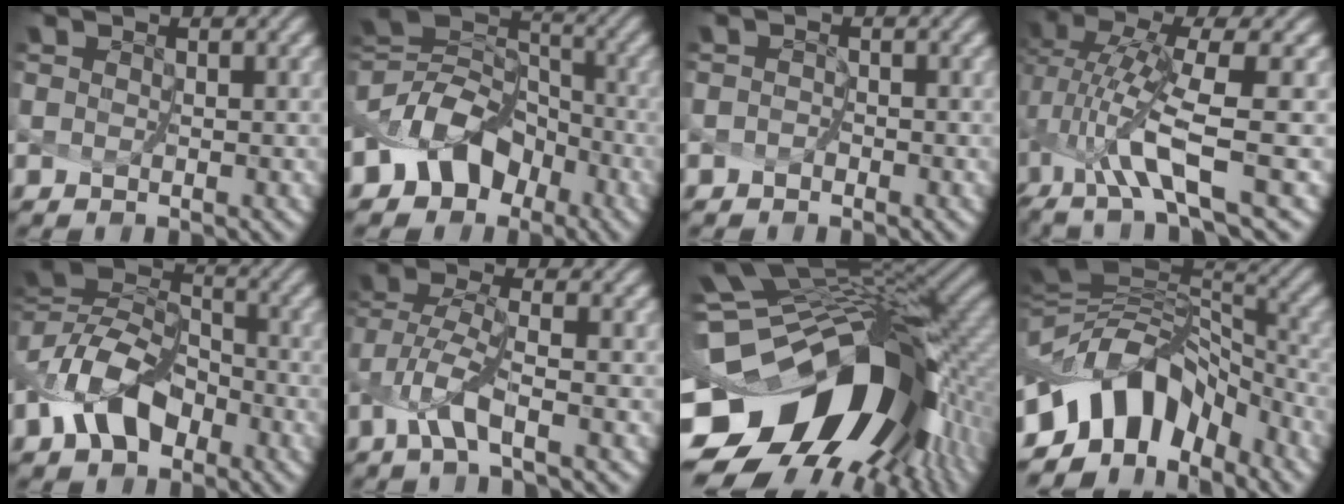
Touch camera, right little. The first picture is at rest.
{"total": 7.5, "force": [-3.6, 5.6, 3.5], "torque": [-0.064, 0.006, -0.077]}
{"total": 0.9, "force": [-0.8, 0.0, -0.3], "torque": [0.004, -0.002, -0.009]}
{"total": 6.8, "force": [-1.1, 1.4, 6.6], "torque": [-0.144, -0.006, -0.014]}
{"total": 7.4, "force": [-3.0, 4.9, 4.7], "torque": [-0.095, 0.010, -0.069]}
{"total": 3.5, "force": [-1.7, 0.5, 3.0], "torque": [-0.074, 0.003, -0.033]}
{"total": 17.3, "force": [-6.1, 10.4, 12.4], "torque": [-0.229, -0.024, -0.082]}
{"total": 9.1, "force": [-5.1, 5.5, 5.1], "torque": [-0.079, 0.019, -0.097]}